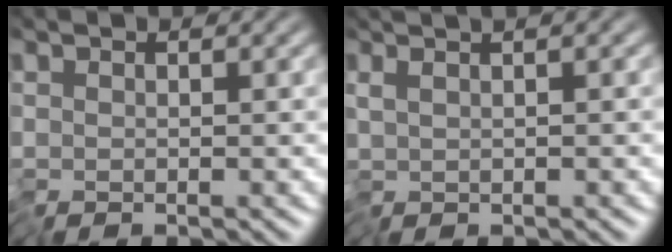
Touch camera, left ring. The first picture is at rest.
{"total": 1.9, "force": [0.7, 0.1, 1.8], "torque": [-0.032, 0.007, 0.014]}